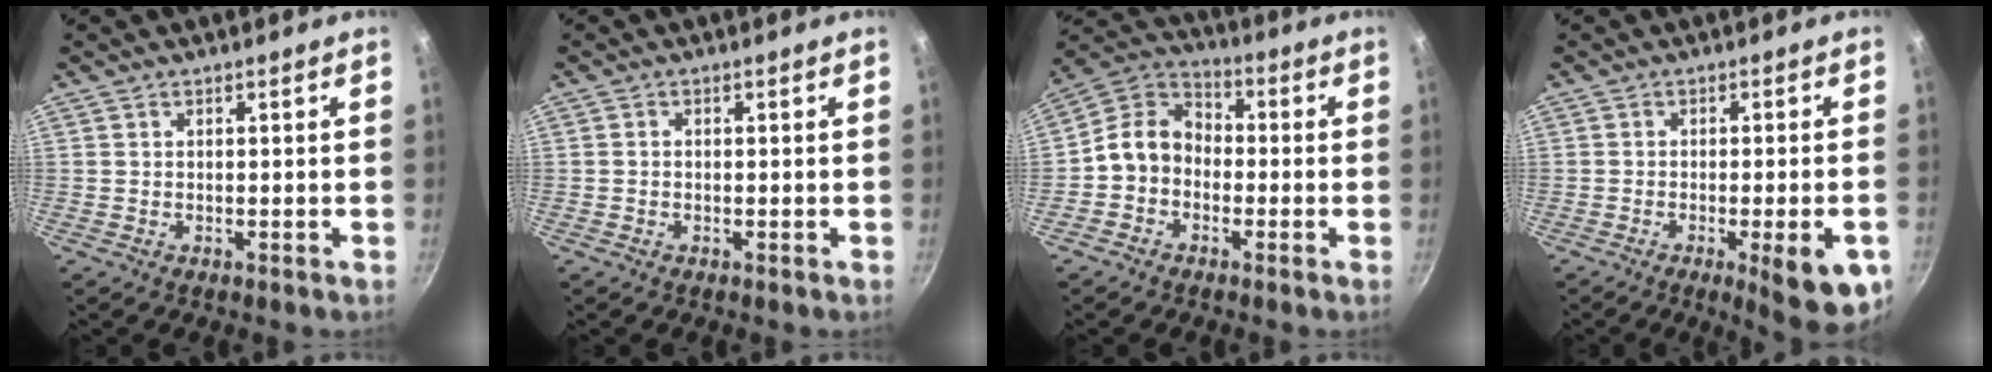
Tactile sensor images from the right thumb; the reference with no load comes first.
{"total": 0.5, "force": [-0.2, 0.4, 0.3], "torque": [-0.006, 0.003, -0.004]}
{"total": 9.2, "force": [-1.8, 7.5, 5.1], "torque": [-0.058, 0.041, -0.059]}
{"total": 10.8, "force": [-4.2, 2.5, 9.7], "torque": [-0.104, 0.010, -0.050]}